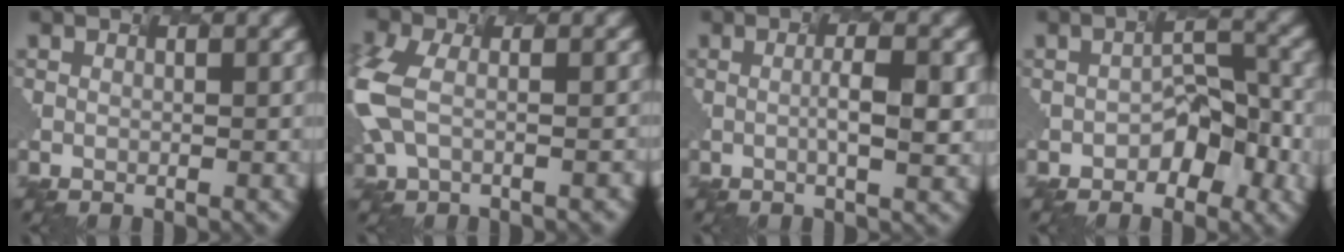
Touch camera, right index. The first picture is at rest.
{"total": 5.8, "force": [-1.5, 3.3, 4.6], "torque": [-0.120, -0.002, -0.024]}
{"total": 2.4, "force": [-0.3, 0.2, 2.4], "torque": [-0.043, 0.001, 0.003]}
{"total": 4.0, "force": [-2.2, 2.2, 2.5], "torque": [-0.034, 0.009, -0.028]}